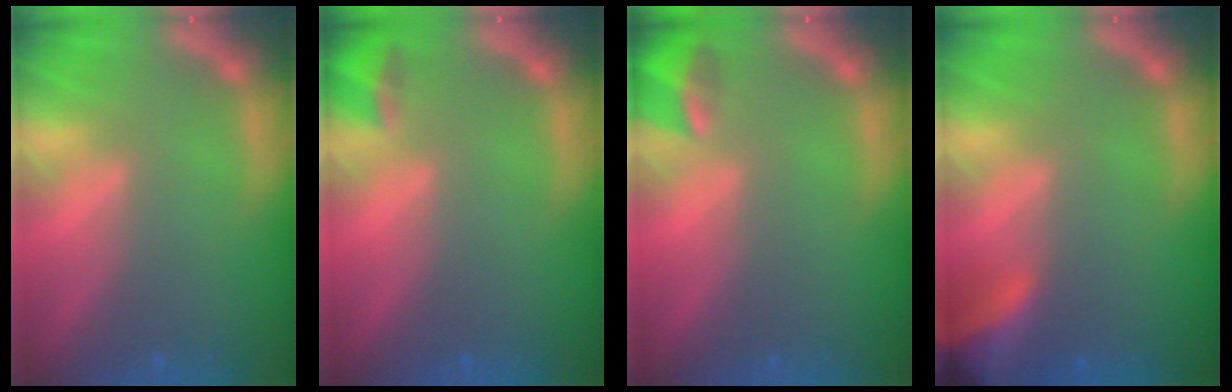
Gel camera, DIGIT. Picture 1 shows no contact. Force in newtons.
{"total": 1.9}
{"total": 2.9}
{"total": 6.5}